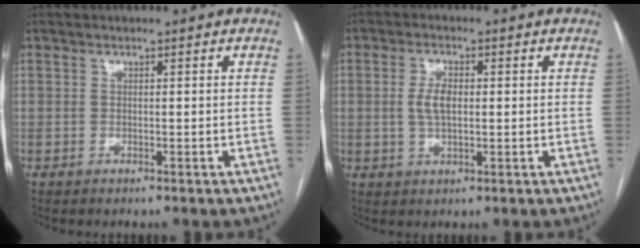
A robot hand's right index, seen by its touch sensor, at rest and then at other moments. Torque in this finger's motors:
{"motor_torque": [0.73, 0.23, 0.12, 0.08]}